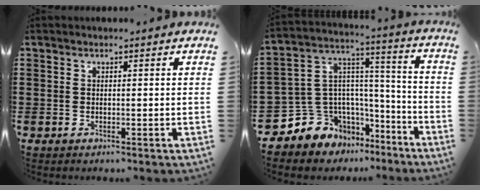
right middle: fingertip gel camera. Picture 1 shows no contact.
{"total": 7.8, "force": [-5.0, 6.0, -1.1], "torque": [-0.029, -0.017, -0.096]}